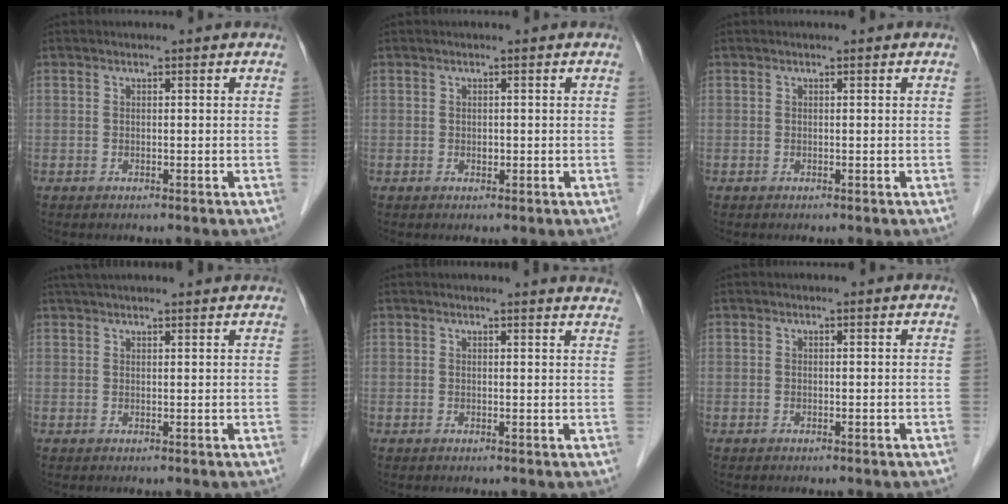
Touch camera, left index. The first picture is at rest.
{"total": 0.6, "force": [-0.3, 0.4, 0.3], "torque": [-0.006, -0.004, -0.006]}
{"total": 0.0}
{"total": 10.7, "force": [9.6, 0.9, 4.5], "torque": [-0.069, 0.036, 0.129]}
{"total": 8.5, "force": [8.3, 0.2, 1.9], "torque": [-0.012, -0.017, 0.067]}
{"total": 0.0}